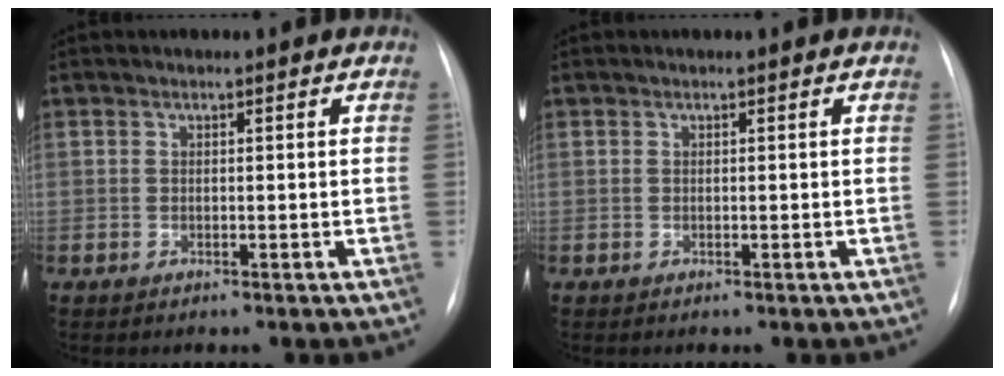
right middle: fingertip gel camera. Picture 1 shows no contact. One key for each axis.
{"total": 0.0}